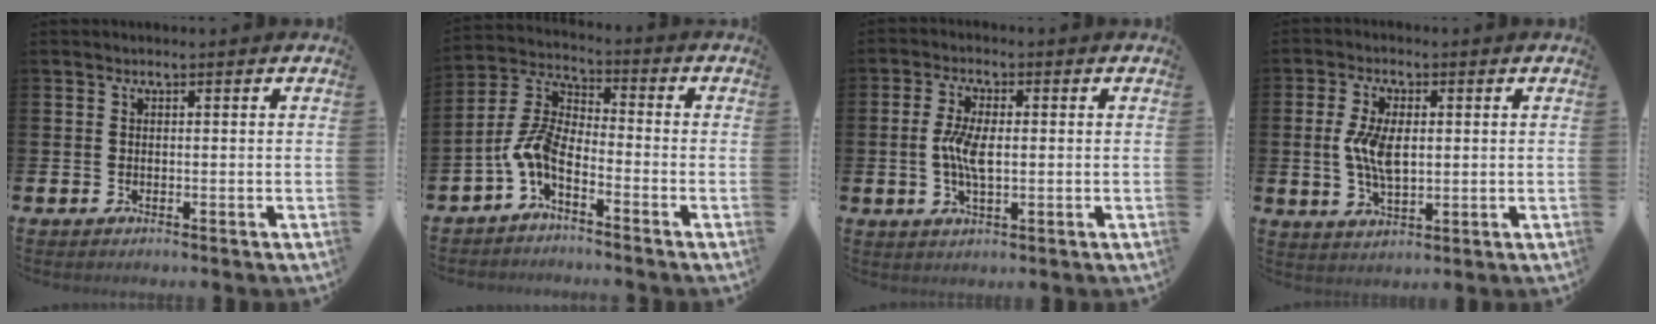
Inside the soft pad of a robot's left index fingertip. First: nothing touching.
{"total": 5.4, "force": [-2.6, 2.3, 4.2], "torque": [-0.114, -0.027, -0.062]}
{"total": 5.3, "force": [0.1, 2.1, 4.8], "torque": [-0.097, -0.003, -0.006]}
{"total": 6.6, "force": [0.9, 3.2, 5.7], "torque": [-0.102, 0.001, 0.010]}